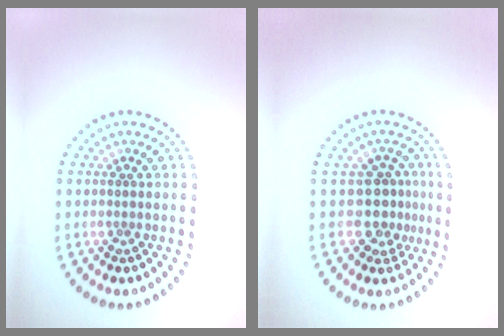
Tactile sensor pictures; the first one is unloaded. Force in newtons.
{"total": 3.0, "press": 2.0, "slide": 2.2}